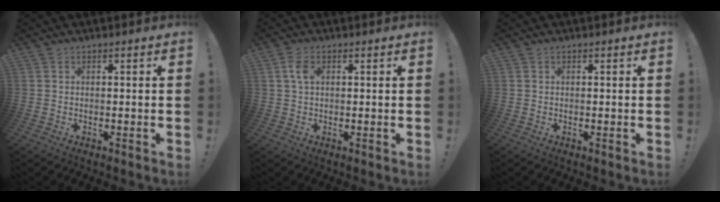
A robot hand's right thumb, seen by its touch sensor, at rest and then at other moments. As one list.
[{"total": 4.0, "force": [1.2, 2.4, 3.0], "torque": [-0.070, 0.005, 0.019]}, {"total": 0.0}]